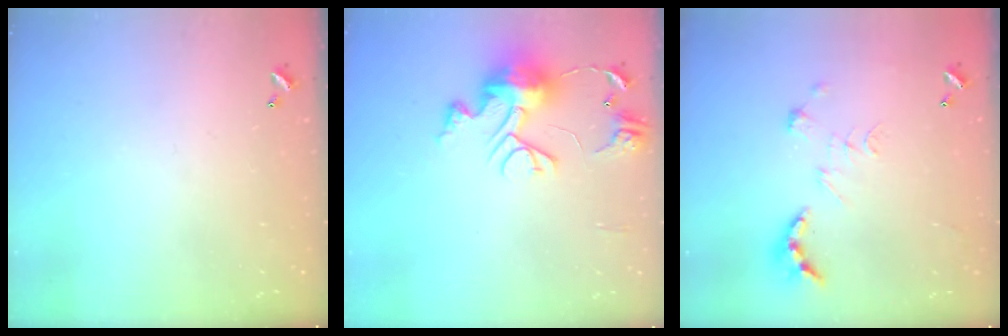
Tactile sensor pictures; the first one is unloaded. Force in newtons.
{"total": 13.1, "press": 13.1, "slide": 0.9}
{"total": 2.4, "press": 1.9, "slide": 1.5}